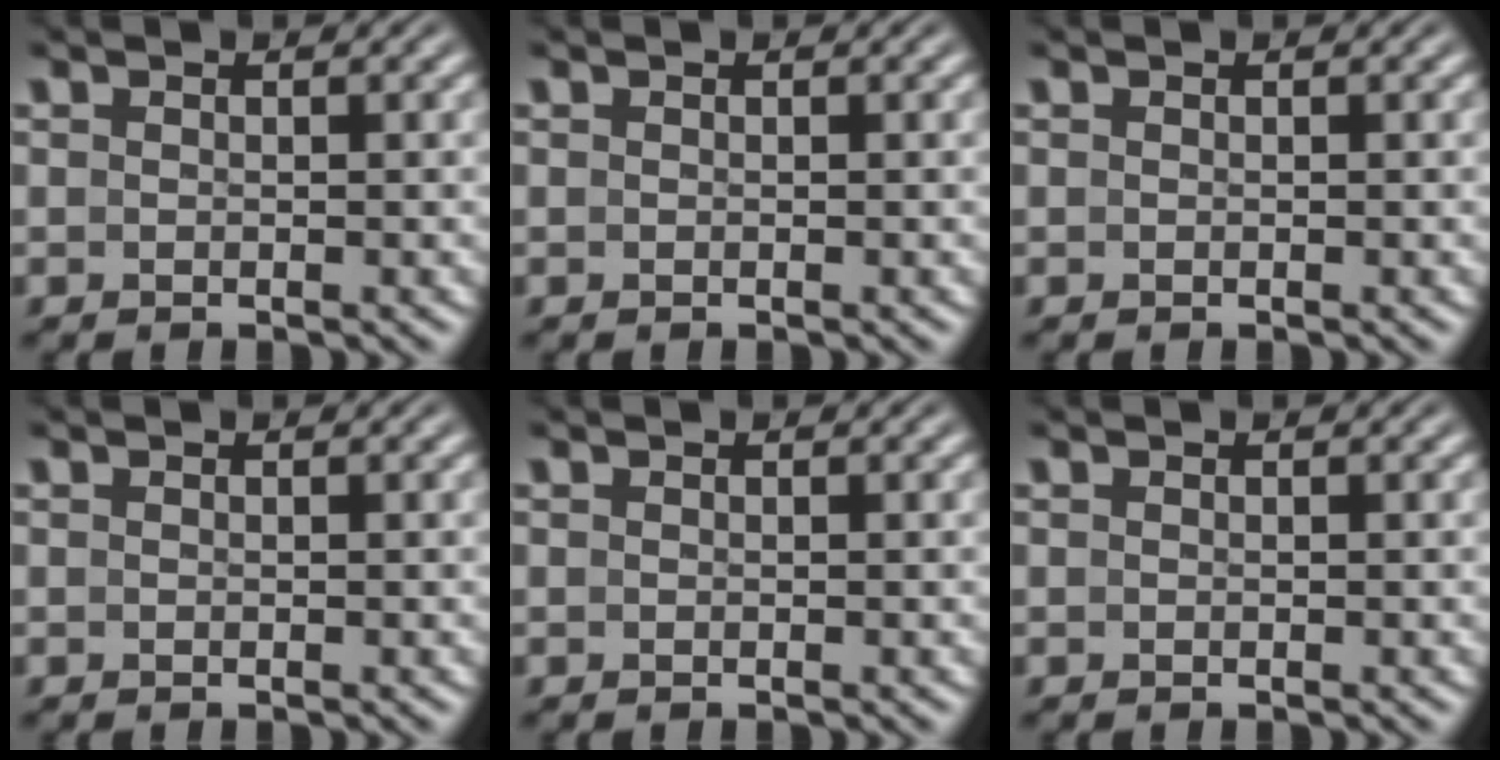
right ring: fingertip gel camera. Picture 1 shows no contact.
{"total": 0.0}
{"total": 0.0}
{"total": 0.0}
{"total": 0.0}
{"total": 0.0}